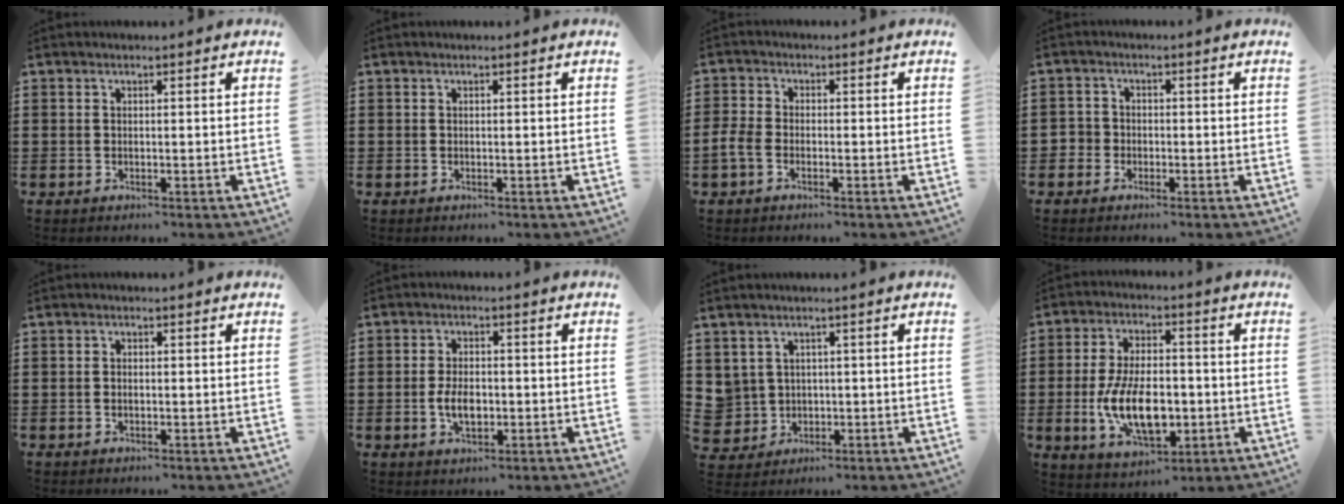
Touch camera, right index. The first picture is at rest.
{"total": 0.0}
{"total": 2.7, "force": [-1.3, 1.5, 1.8], "torque": [-0.053, -0.001, -0.031]}
{"total": 2.0, "force": [-1.1, 1.7, 0.1], "torque": [-0.010, 0.006, -0.027]}
{"total": 0.8, "force": [-0.1, 0.5, 0.6], "torque": [-0.012, 0.001, -0.001]}
{"total": 4.6, "force": [-0.7, 2.4, 3.8], "torque": [-0.069, -0.004, -0.014]}
{"total": 3.4, "force": [1.0, 3.2, 0.2], "torque": [-0.029, 0.008, 0.018]}
{"total": 11.2, "force": [-2.4, 6.0, 9.1], "torque": [-0.186, -0.009, -0.046]}